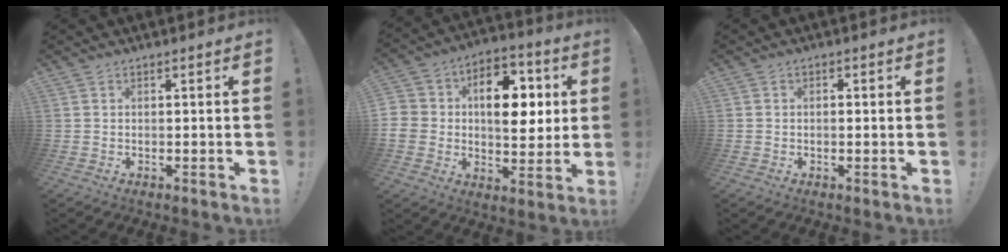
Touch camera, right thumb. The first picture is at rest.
{"total": 15.9, "force": [2.1, 11.4, 10.8], "torque": [-0.146, 0.007, 0.042]}
{"total": 1.0, "force": [-0.7, 0.6, 0.4], "torque": [-0.011, 0.005, -0.011]}